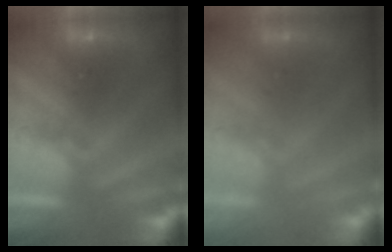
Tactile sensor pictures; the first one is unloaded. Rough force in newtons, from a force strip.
{"total": 2.2}